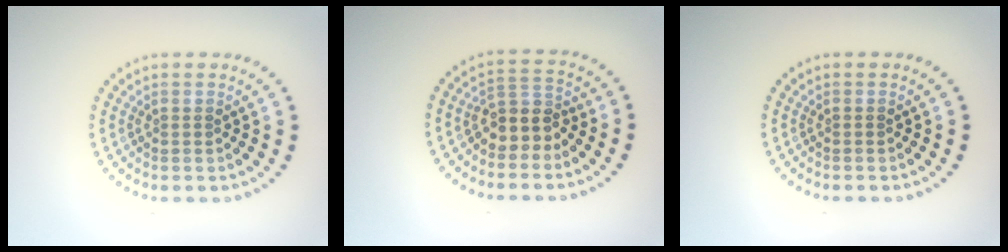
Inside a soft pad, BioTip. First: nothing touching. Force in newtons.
{"total": 3.2, "press": 2.6, "slide": 1.8}
{"total": 0.0}